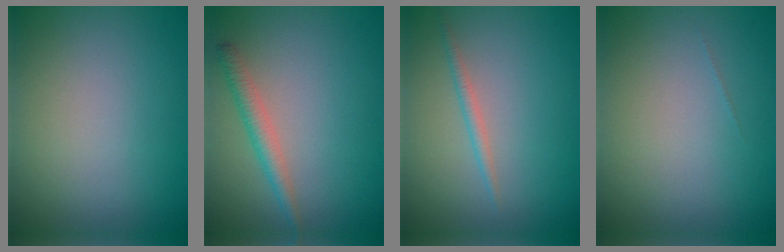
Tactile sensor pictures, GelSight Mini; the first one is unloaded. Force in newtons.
{"total": 2.2, "press": 2.2, "slide": 0.0}
{"total": 1.1, "press": 1.1, "slide": 0.1}
{"total": 0.0}